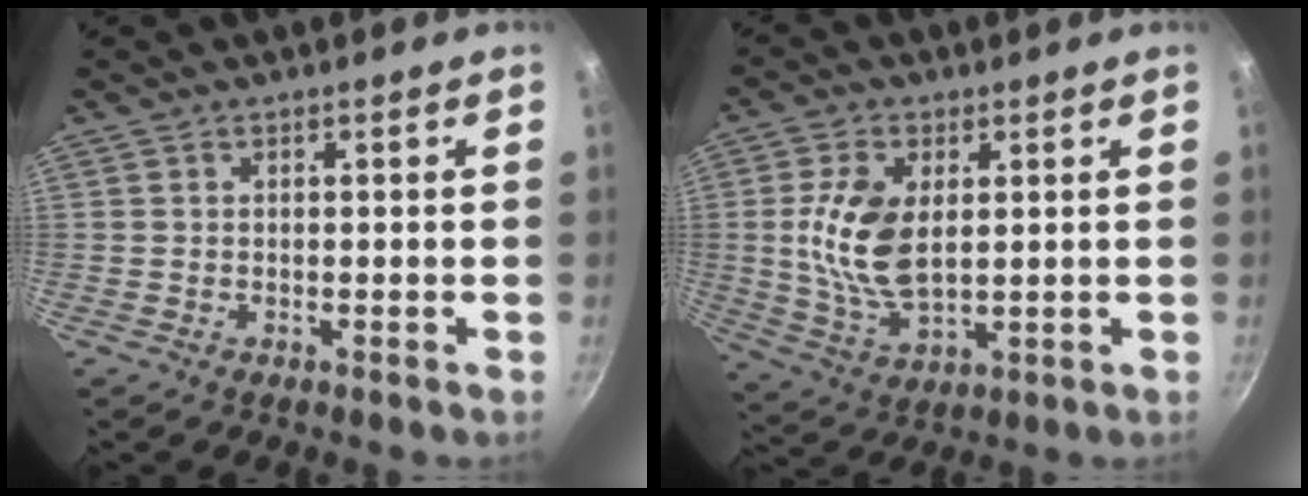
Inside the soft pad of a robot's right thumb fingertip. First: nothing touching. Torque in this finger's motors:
{"motor_torque": [-0.44, 1.04, 1.13, 0.22, 0.17]}